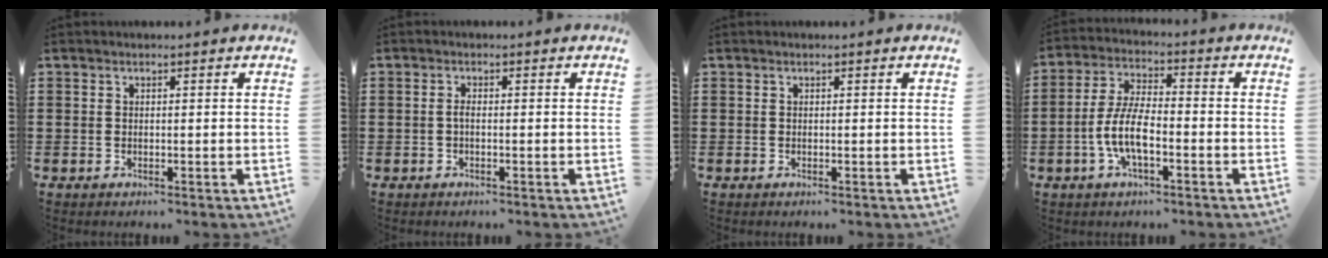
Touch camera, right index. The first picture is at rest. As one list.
[{"total": 1.2, "force": [-0.4, 0.3, 1.1], "torque": [-0.030, -0.003, -0.010]}, {"total": 0.0}, {"total": 7.5, "force": [-2.5, 2.5, 6.6], "torque": [-0.159, -0.012, -0.055]}]